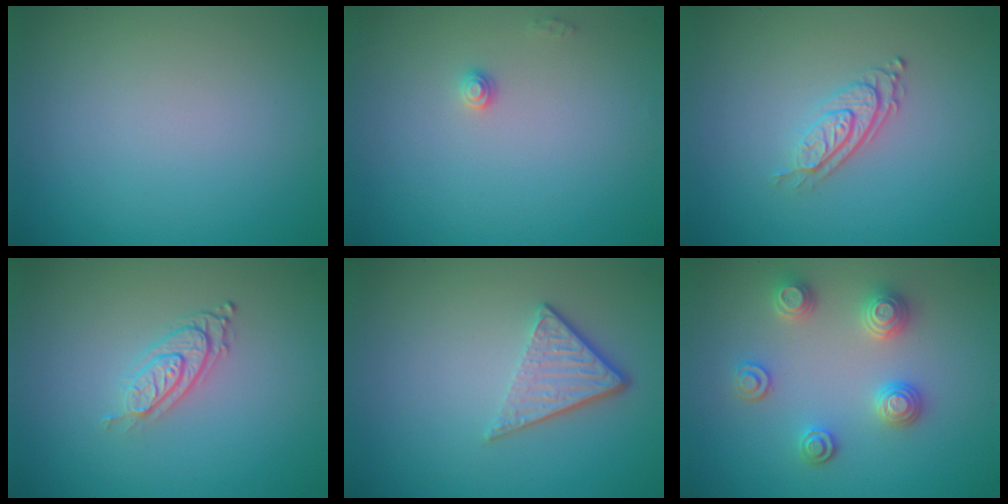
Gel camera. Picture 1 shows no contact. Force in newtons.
{"total": 0.9, "press": 0.9, "slide": 0.1}
{"total": 2.7, "press": 2.0, "slide": 1.9}
{"total": 2.9, "press": 1.9, "slide": 2.2}
{"total": 3.7, "press": 2.6, "slide": 2.7}
{"total": 3.4, "press": 3.2, "slide": 1.2}